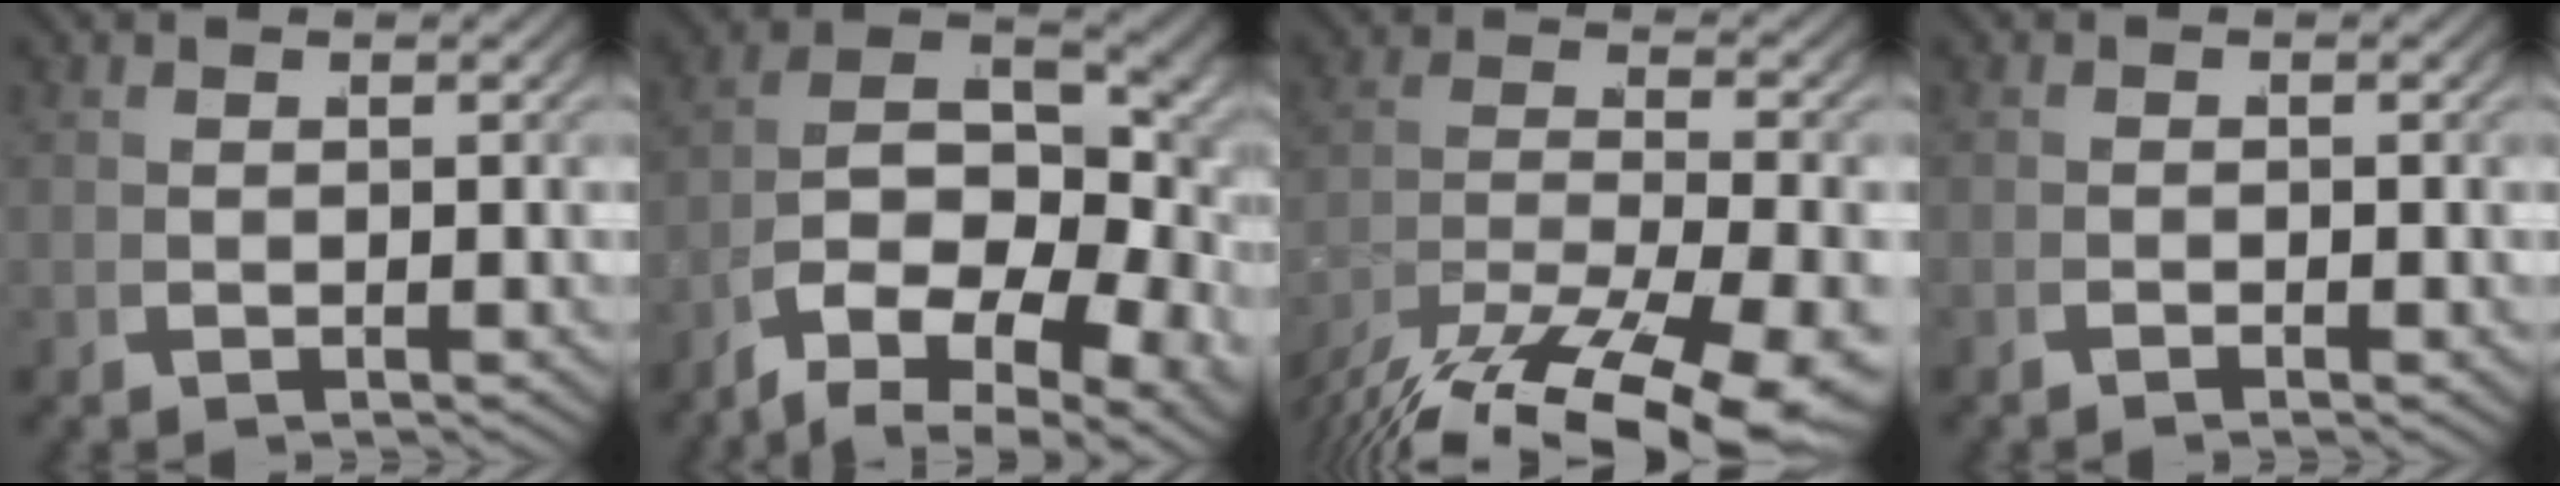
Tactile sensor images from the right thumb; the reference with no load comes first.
{"total": 18.1, "force": [-1.9, 12.8, 12.6], "torque": [-0.225, -0.045, -0.036]}
{"total": 12.6, "force": [-6.9, 6.4, 8.4], "torque": [-0.168, -0.059, -0.083]}
{"total": 0.6, "force": [-0.4, -0.4, 0.0], "torque": [0.001, 0.003, -0.016]}